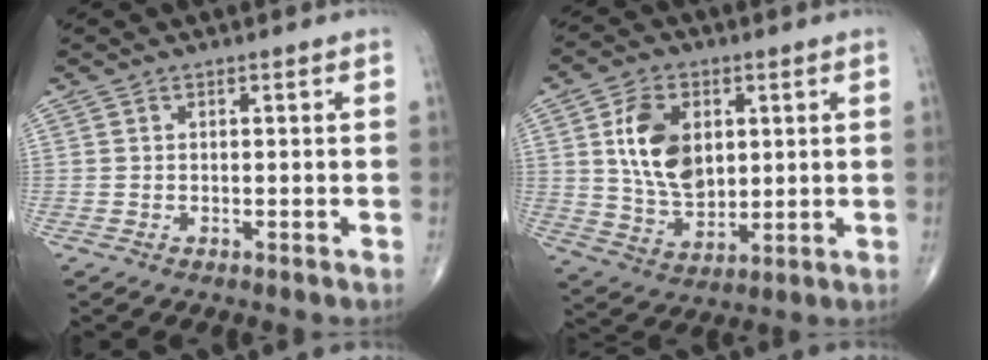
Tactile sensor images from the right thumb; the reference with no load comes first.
{"total": 12.7, "force": [3.0, 8.4, 9.1], "torque": [-0.142, -0.016, 0.061]}